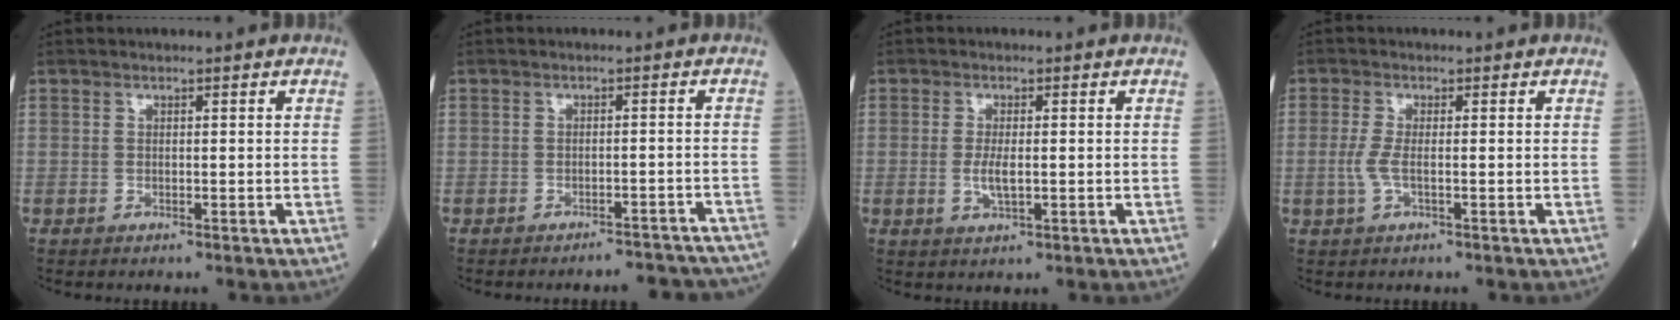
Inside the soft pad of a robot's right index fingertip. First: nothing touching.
{"total": 8.8, "force": [-8.4, 1.8, 1.8], "torque": [-0.005, 0.011, -0.085]}
{"total": 3.0, "force": [-0.2, 0.8, 2.9], "torque": [-0.064, -0.004, 0.000]}
{"total": 2.5, "force": [-0.4, 0.5, 2.5], "torque": [-0.067, -0.004, -0.010]}